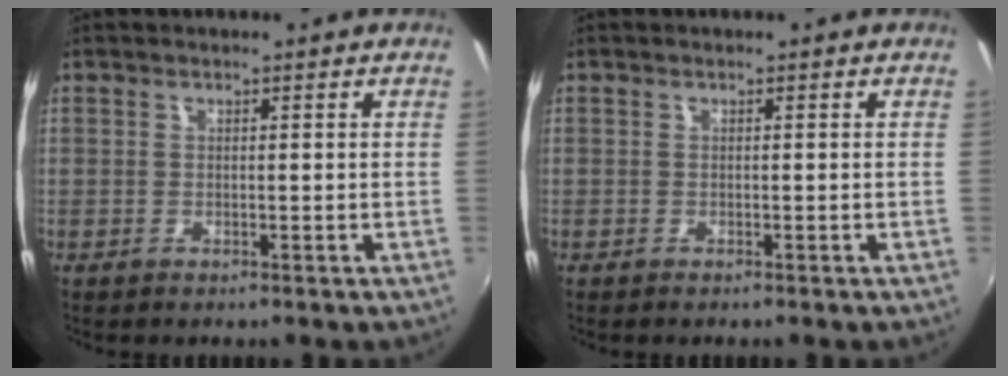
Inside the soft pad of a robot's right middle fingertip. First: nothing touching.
{"total": 0.0}